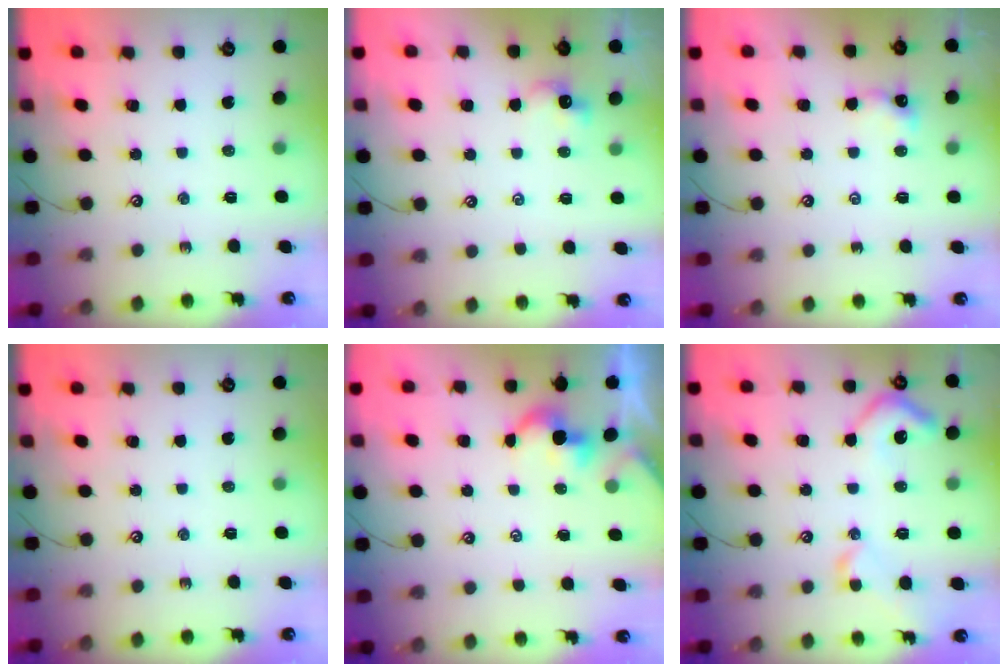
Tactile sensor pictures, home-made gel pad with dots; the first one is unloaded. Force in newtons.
{"total": 2.1, "press": 2.1, "slide": 0.3}
{"total": 0.9, "press": 0.8, "slide": 0.3}
{"total": 0.0}
{"total": 2.4, "press": 2.4, "slide": 0.2}
{"total": 7.9, "press": 7.8, "slide": 1.1}